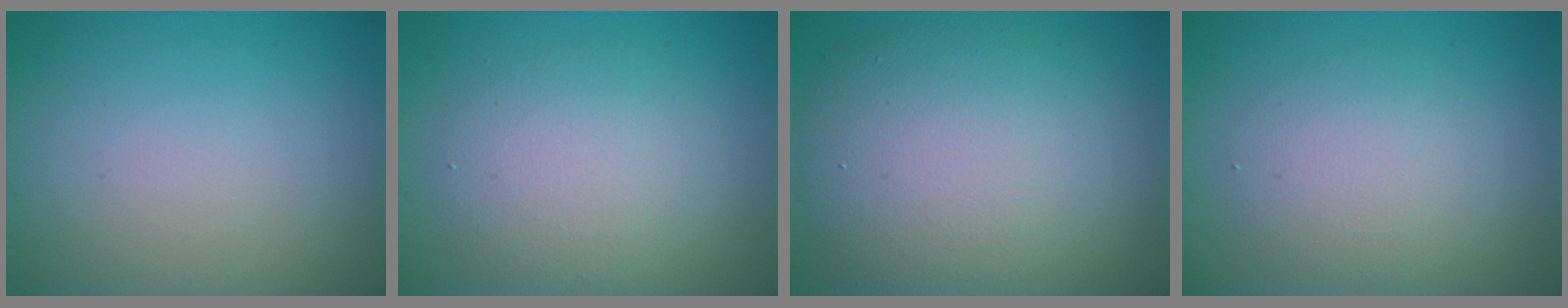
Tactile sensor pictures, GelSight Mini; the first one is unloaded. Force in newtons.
{"total": 4.9, "press": 4.9, "slide": 0.2}
{"total": 9.8, "press": 9.8, "slide": 0.4}
{"total": 3.9, "press": 3.9, "slide": 0.2}